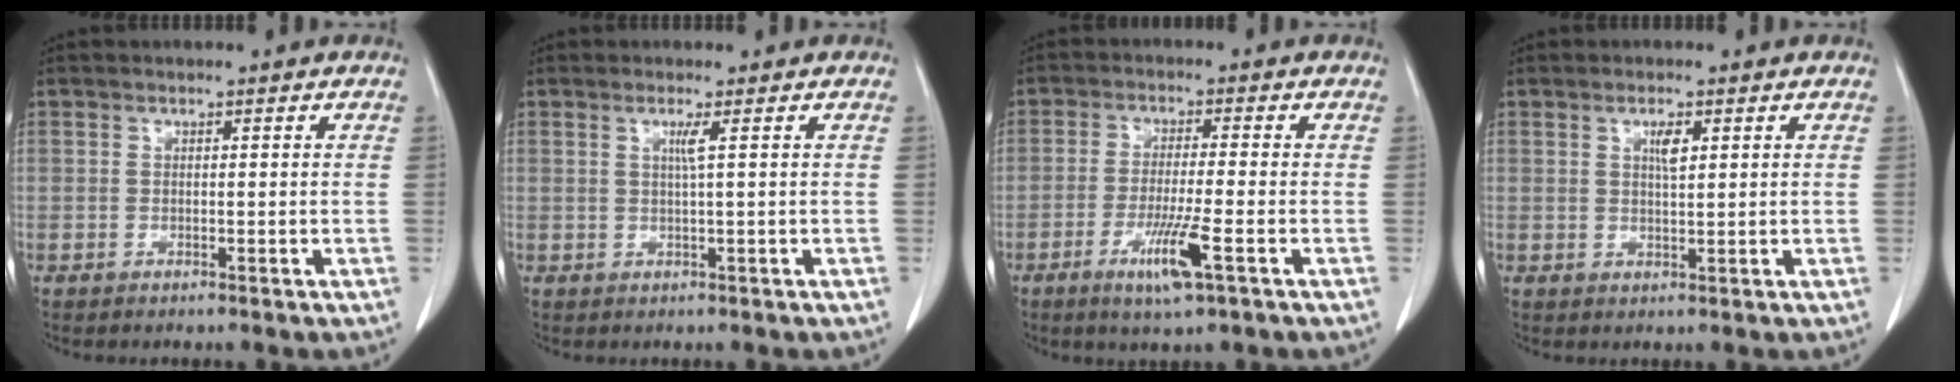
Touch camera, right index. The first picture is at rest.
{"total": 1.6, "force": [0.5, -0.5, 1.4], "torque": [-0.033, -0.003, 0.010]}
{"total": 6.9, "force": [-3.2, -0.1, 6.2], "torque": [-0.117, -0.018, -0.056]}
{"total": 2.3, "force": [1.0, 0.5, 2.0], "torque": [-0.038, -0.002, 0.017]}